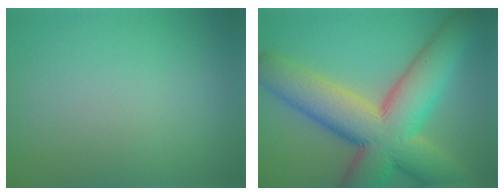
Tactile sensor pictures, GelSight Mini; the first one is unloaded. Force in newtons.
{"total": 14.2, "press": 14.1, "slide": 1.1}